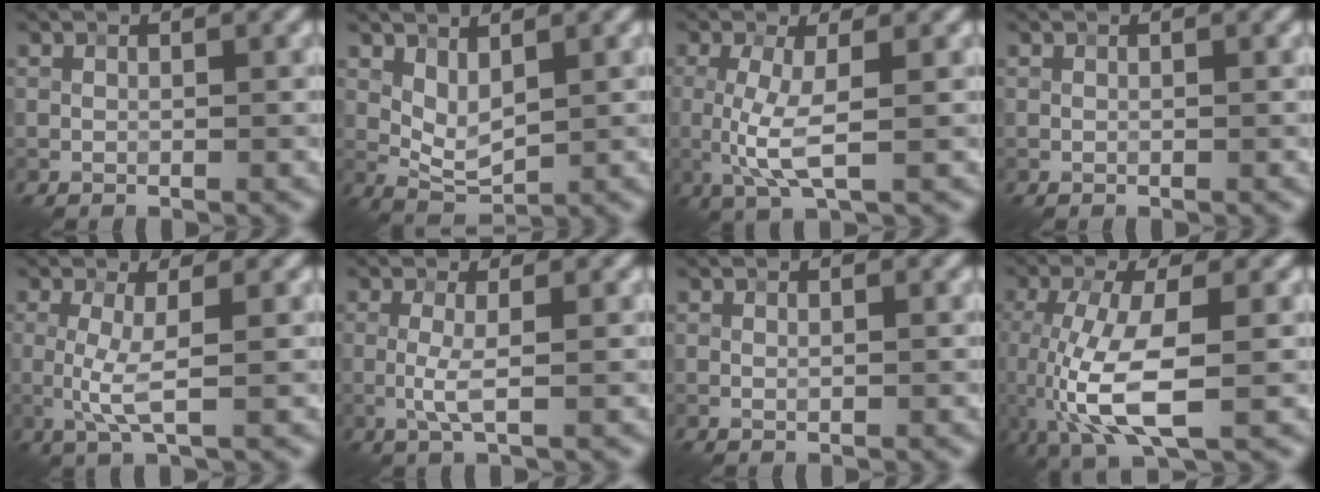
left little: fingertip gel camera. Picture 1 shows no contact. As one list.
[{"total": 2.8, "force": [0.9, 1.5, 2.2], "torque": [-0.048, -0.010, 0.023]}, {"total": 4.3, "force": [-0.7, 1.0, 4.1], "torque": [-0.099, -0.008, -0.014]}, {"total": 0.0}, {"total": 3.2, "force": [-0.5, 0.5, 3.2], "torque": [-0.075, -0.005, -0.010]}, {"total": 2.1, "force": [-0.5, 0.2, 2.1], "torque": [-0.049, -0.002, -0.011]}, {"total": 0.0}, {"total": 7.7, "force": [-2.3, 2.7, 6.9], "torque": [-0.161, -0.006, -0.045]}]